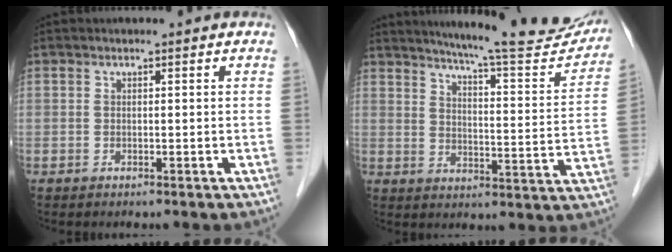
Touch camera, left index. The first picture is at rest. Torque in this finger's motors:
{"motor_torque": [0.59, -0.65, 0.43, 0.07]}